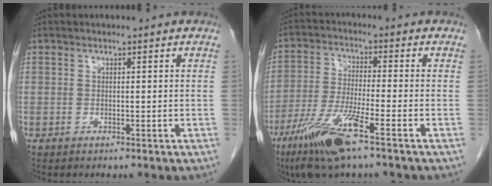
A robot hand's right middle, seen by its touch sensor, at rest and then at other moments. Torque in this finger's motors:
{"motor_torque": [1.22, -0.92, 0.58, 0.11]}